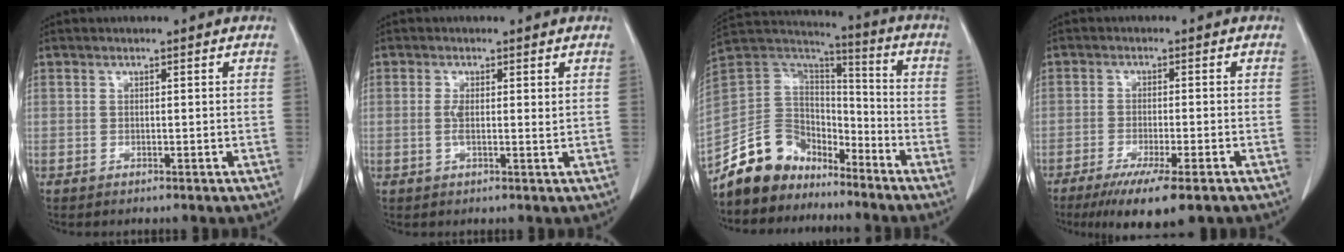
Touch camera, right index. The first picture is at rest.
{"total": 2.2, "force": [0.4, 0.6, 2.0], "torque": [-0.041, 0.001, 0.009]}
{"total": 12.1, "force": [-9.7, 7.0, 2.1], "torque": [-0.046, 0.061, -0.181]}
{"total": 10.5, "force": [-7.4, 1.2, 7.4], "torque": [-0.107, -0.023, -0.109]}